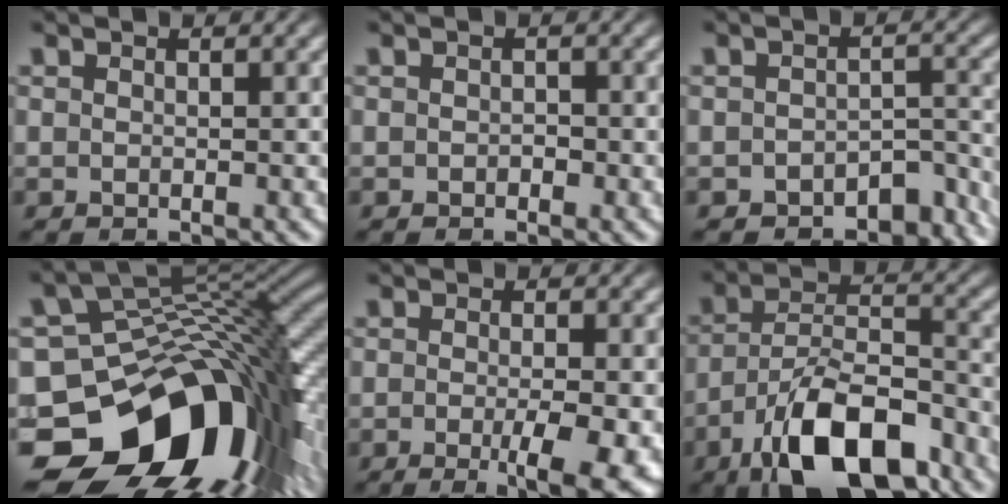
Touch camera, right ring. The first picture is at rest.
{"total": 0.6, "force": [-0.5, 0.3, 0.0], "torque": [0.004, -0.004, -0.005]}
{"total": 6.1, "force": [-5.2, 2.6, 2.0], "torque": [0.005, -0.013, -0.074]}
{"total": 27.3, "force": [-7.0, 16.8, 20.3], "torque": [-0.316, -0.059, -0.083]}
{"total": 5.0, "force": [-1.7, 0.5, 4.6], "torque": [-0.059, 0.000, -0.028]}
{"total": 11.0, "force": [-5.0, 5.3, 8.3], "torque": [-0.124, -0.023, -0.069]}